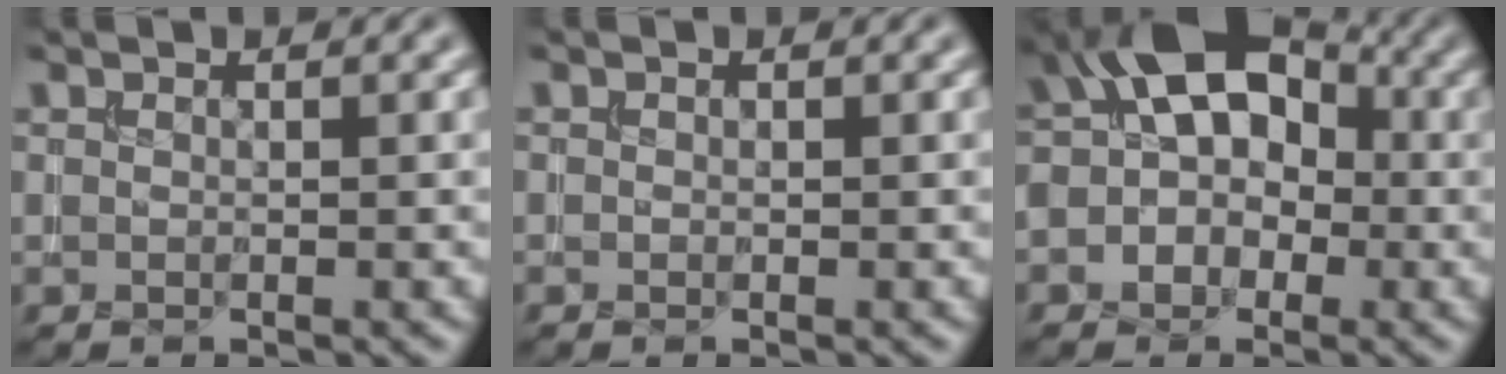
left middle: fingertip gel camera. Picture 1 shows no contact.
{"total": 0.0}
{"total": 9.8, "force": [0.9, 7.4, 6.5], "torque": [-0.065, 0.034, -0.018]}